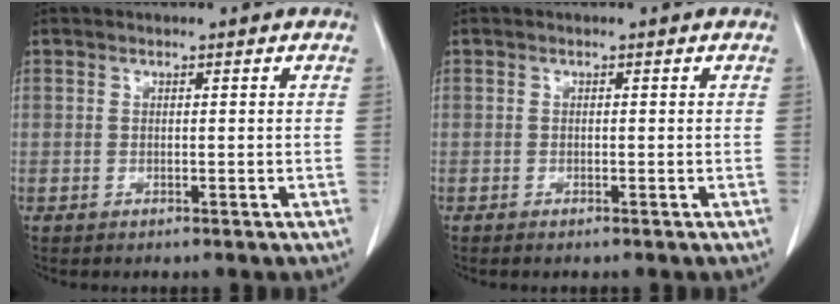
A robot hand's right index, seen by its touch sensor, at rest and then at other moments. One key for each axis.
{"total": 0.6, "fx": -0.6, "fy": 0.1, "fz": 0.3, "tx": -0.011, "ty": -0.002, "tz": -0.007}